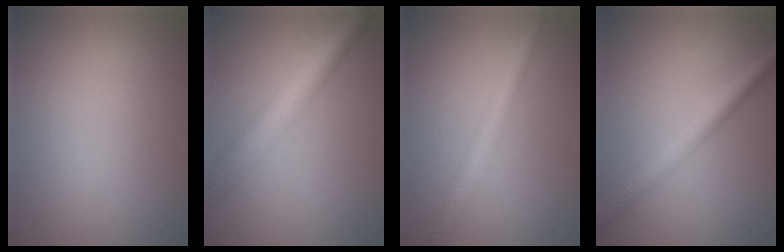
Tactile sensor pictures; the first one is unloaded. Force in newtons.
{"total": 6.3, "press": 6.3, "slide": 0.1}
{"total": 2.9, "press": 2.9, "slide": 0.0}
{"total": 3.7, "press": 3.7, "slide": 0.1}